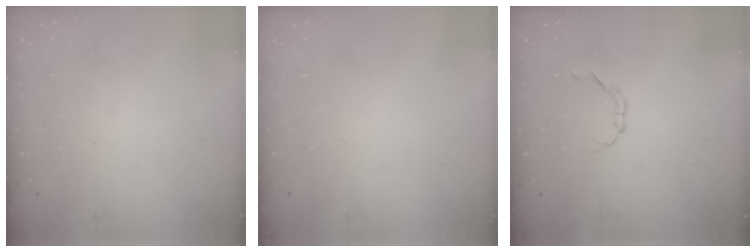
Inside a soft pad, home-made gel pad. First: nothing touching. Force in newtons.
{"total": 0.0}
{"total": 2.6, "press": 2.4, "slide": 0.9}